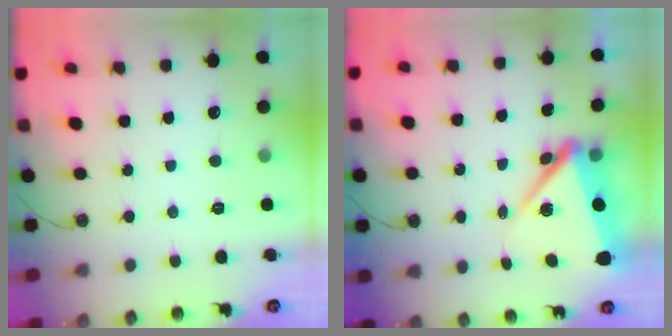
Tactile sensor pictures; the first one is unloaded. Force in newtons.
{"total": 9.1, "press": 8.9, "slide": 1.7}